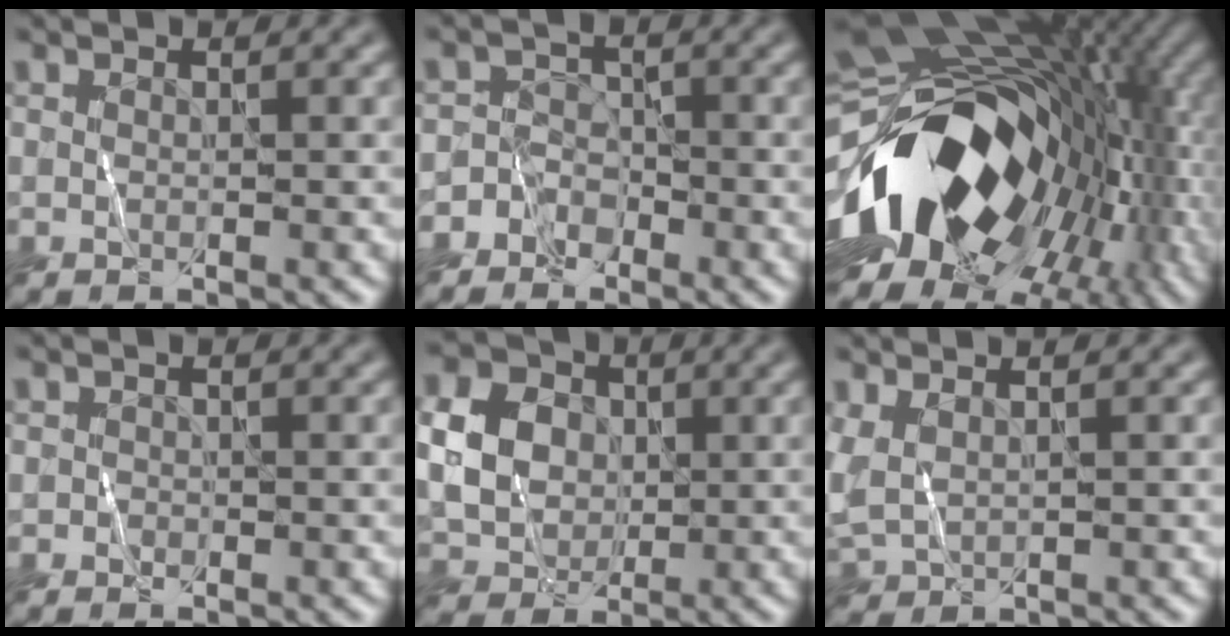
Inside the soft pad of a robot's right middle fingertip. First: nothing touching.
{"total": 3.1, "force": [-2.1, 2.3, 0.1], "torque": [0.028, 0.009, -0.048]}
{"total": 17.3, "force": [-3.5, 11.1, 12.8], "torque": [-0.213, -0.001, -0.069]}
{"total": 0.5, "force": [-0.3, 0.3, -0.2], "torque": [0.008, 0.000, -0.006]}
{"total": 5.5, "force": [0.7, 4.6, 2.8], "torque": [-0.057, 0.008, 0.010]}
{"total": 2.8, "force": [0.5, 2.0, 1.9], "torque": [-0.060, -0.005, 0.014]}